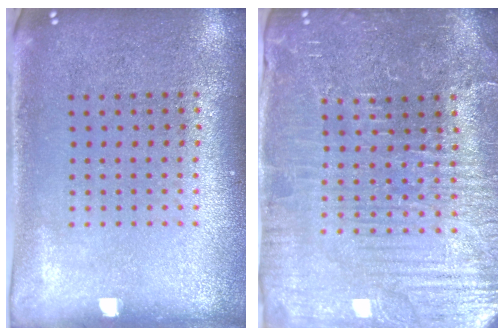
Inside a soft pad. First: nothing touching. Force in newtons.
{"total": 4.6, "press": 4.4, "slide": 1.3}